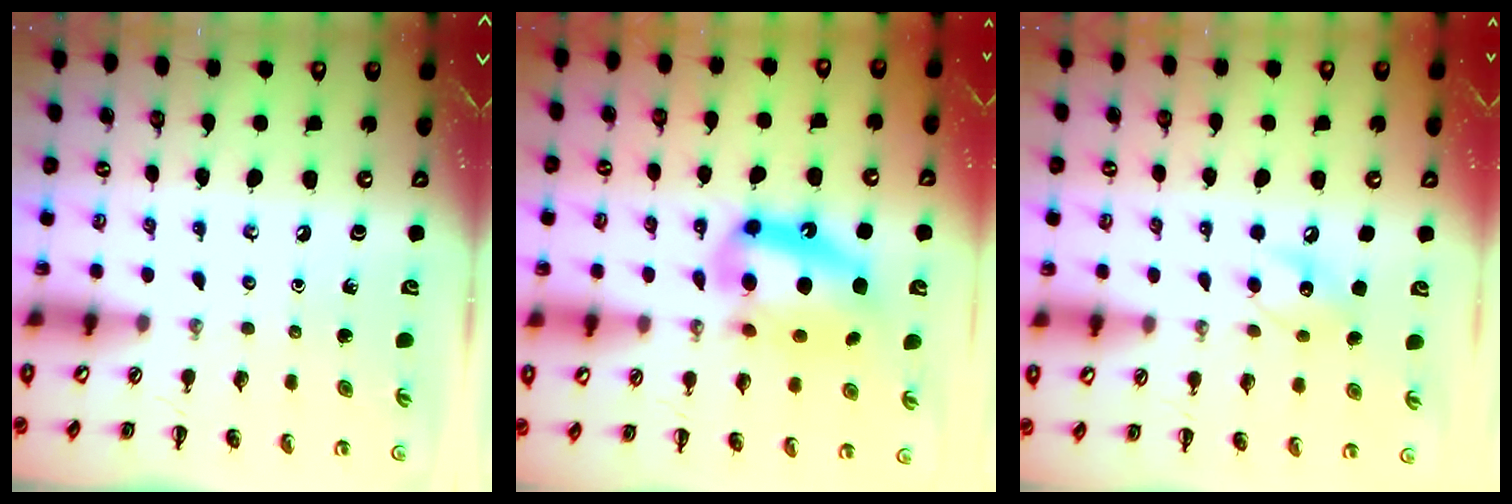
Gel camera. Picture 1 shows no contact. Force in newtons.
{"total": 16.3, "press": 15.7, "slide": 4.4}
{"total": 8.1, "press": 8.0, "slide": 0.8}